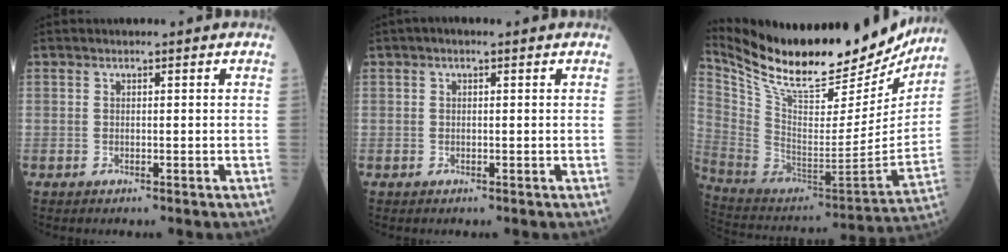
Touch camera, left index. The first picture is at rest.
{"total": 1.5, "force": [0.7, 0.5, 1.2], "torque": [-0.024, 0.013, 0.006]}
{"total": 28.4, "force": [24.5, 6.8, 12.6], "torque": [-0.231, -0.050, 0.373]}